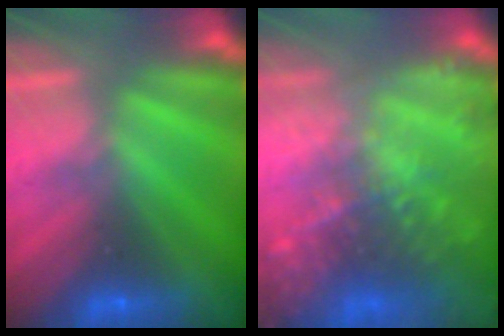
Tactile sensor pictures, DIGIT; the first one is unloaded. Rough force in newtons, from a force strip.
{"total": 7.3}